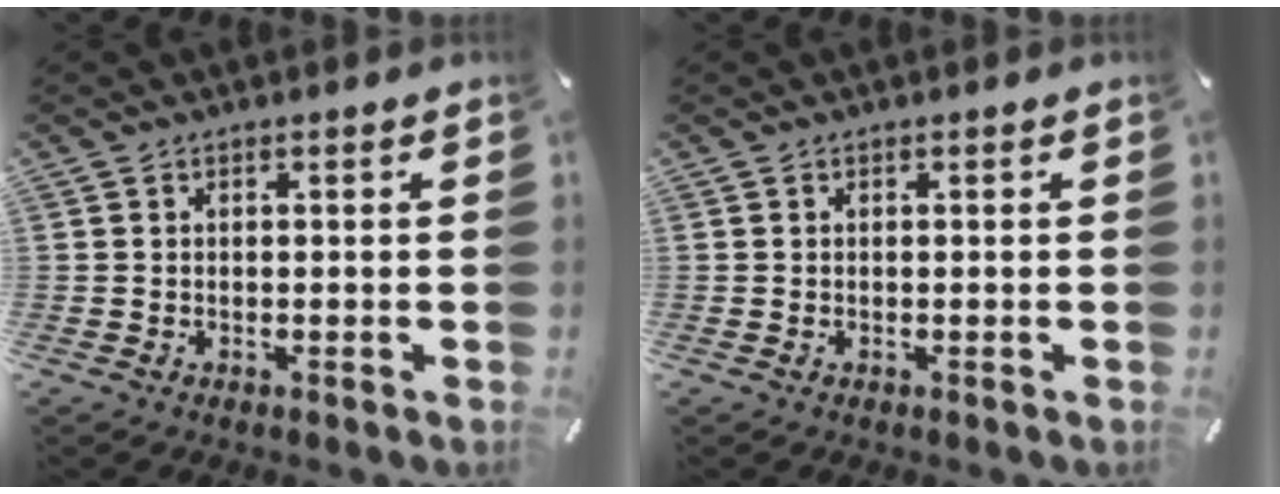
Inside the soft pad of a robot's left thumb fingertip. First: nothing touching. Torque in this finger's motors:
{"motor_torque": [-0.52, -0.31, -0.01, -0.11, -0.01]}